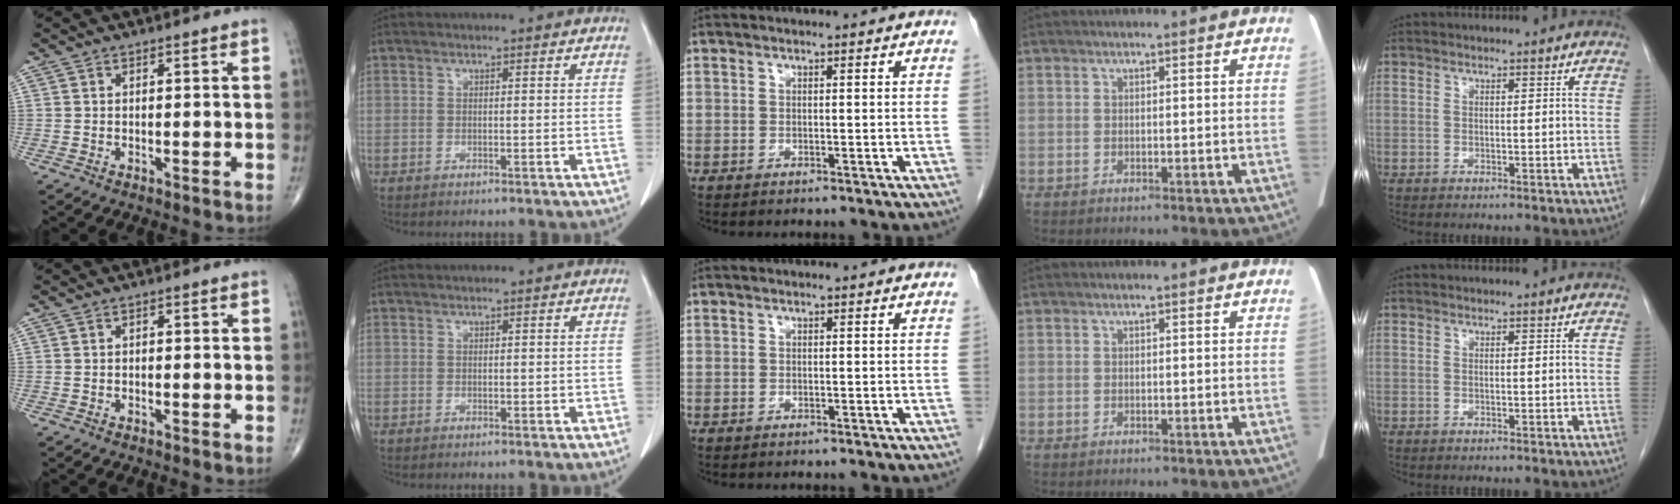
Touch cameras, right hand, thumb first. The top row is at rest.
{"thumb": {"total": 0.6, "force": [-0.1, 0.4, 0.4], "torque": [-0.003, 0.003, -0.004]}, "index": {"total": 0.7, "force": [0.2, 0.5, 0.5], "torque": [0.001, 0.001, 0.006]}}